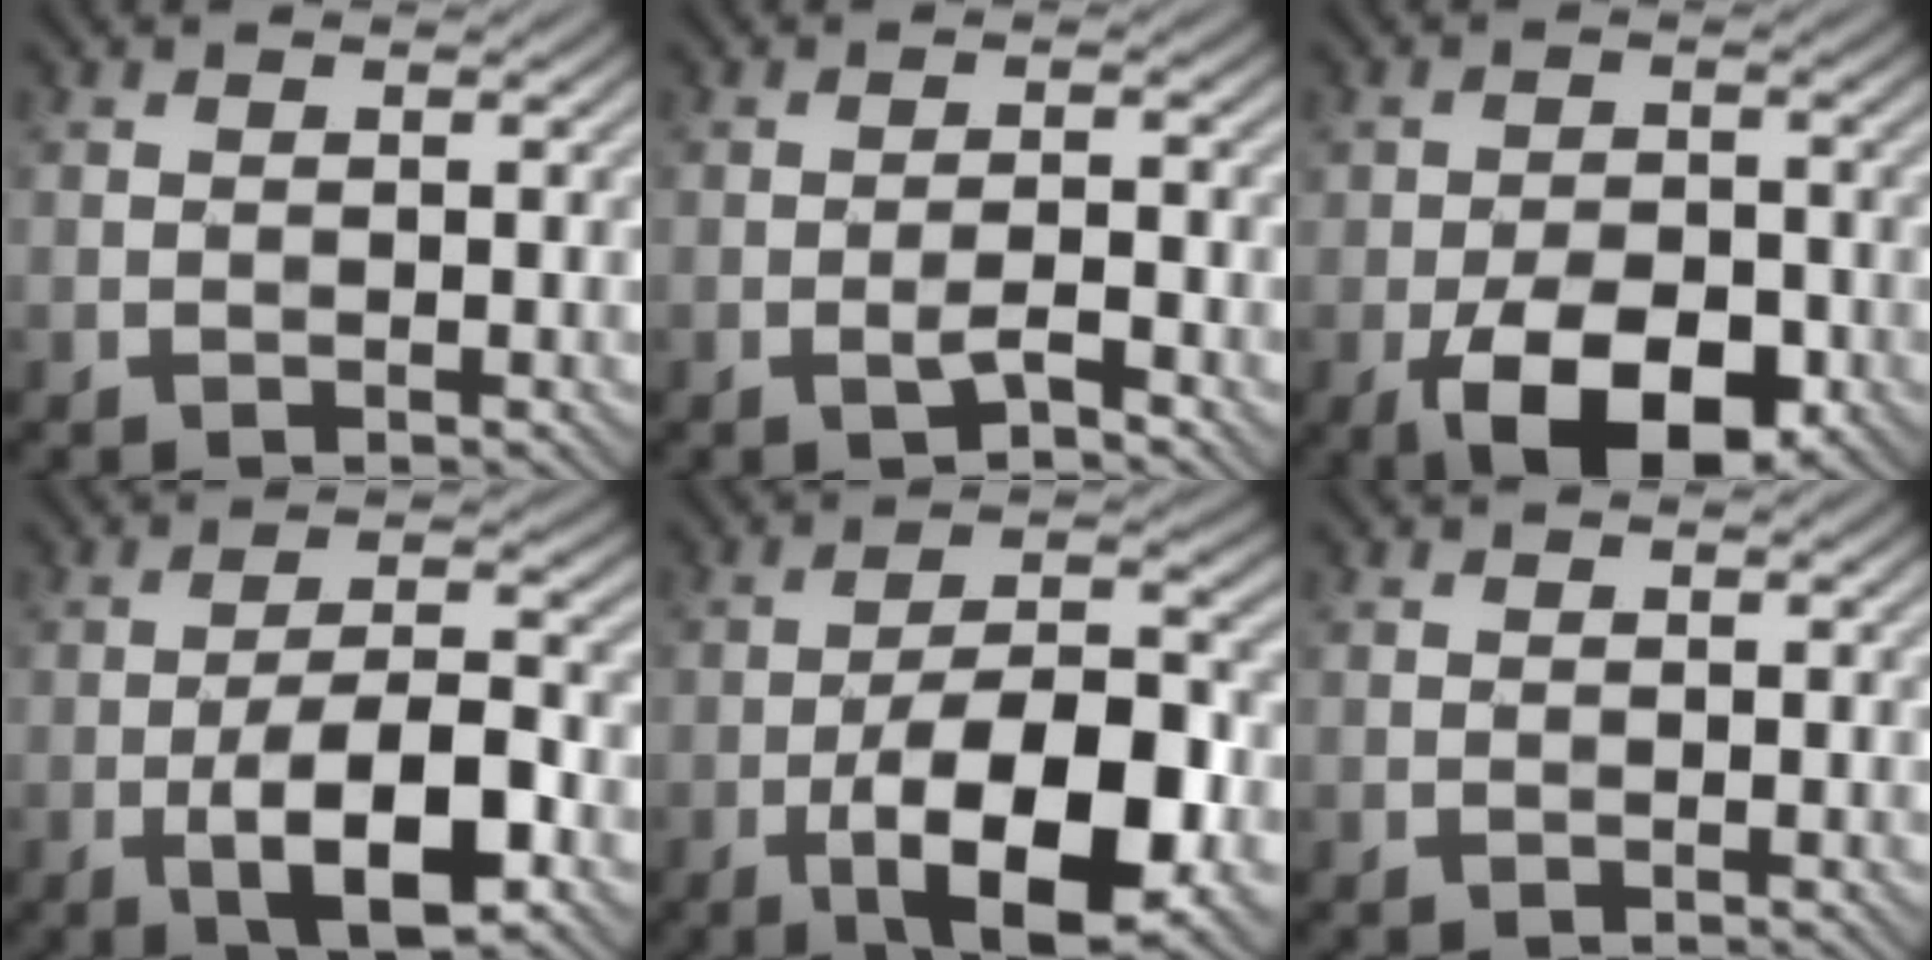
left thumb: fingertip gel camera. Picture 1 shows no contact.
{"total": 2.7, "force": [-1.3, 0.5, 2.3], "torque": [-0.040, 0.008, -0.027]}
{"total": 10.0, "force": [-4.6, 5.2, 7.3], "torque": [-0.131, -0.016, -0.073]}
{"total": 9.8, "force": [-3.7, 3.3, 8.4], "torque": [-0.141, 0.002, -0.067]}
{"total": 13.0, "force": [-5.2, 4.9, 10.9], "torque": [-0.181, 0.000, -0.091]}
{"total": 0.0}